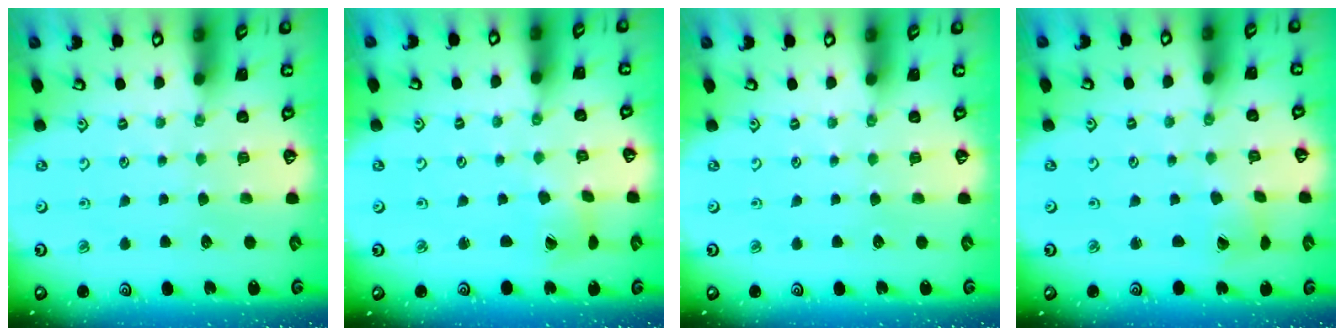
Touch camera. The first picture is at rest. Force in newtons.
{"total": 2.0, "press": 2.0, "slide": 0.4}
{"total": 0.0}
{"total": 1.4, "press": 1.4, "slide": 0.2}